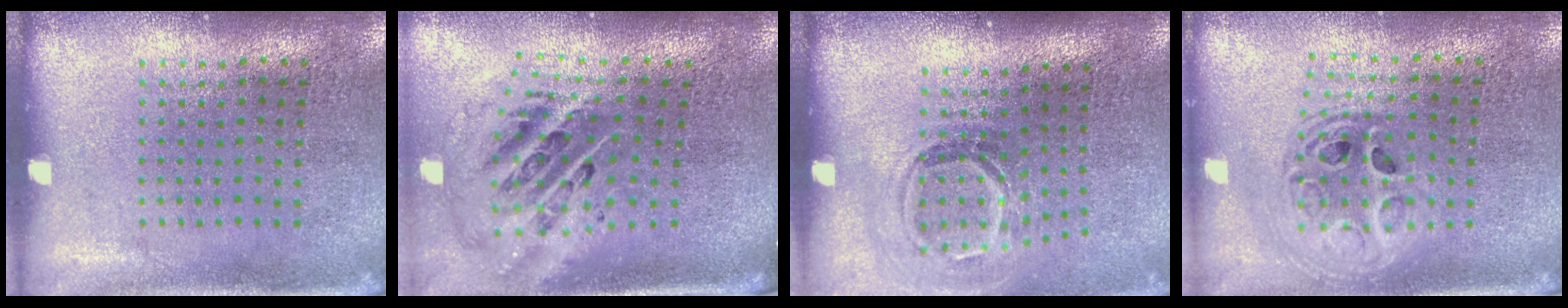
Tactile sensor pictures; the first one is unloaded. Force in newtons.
{"total": 2.8, "press": 1.9, "slide": 2.1}
{"total": 1.7, "press": 1.1, "slide": 1.3}
{"total": 2.0, "press": 1.6, "slide": 1.2}